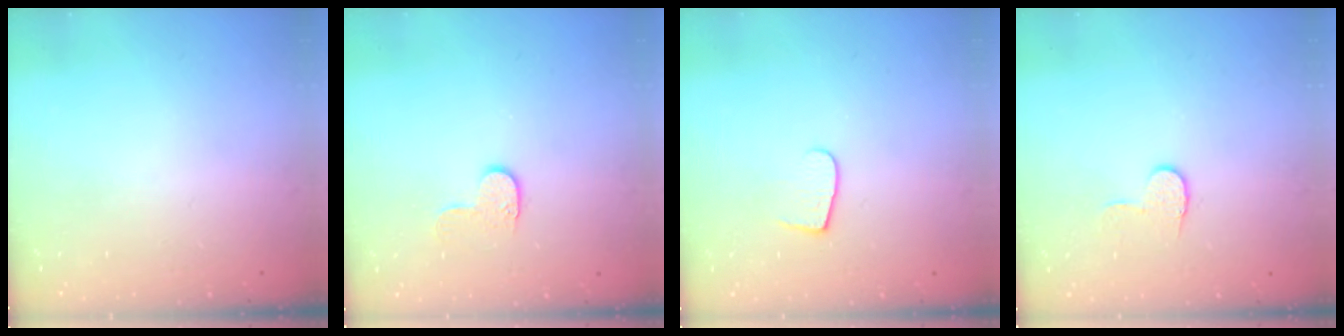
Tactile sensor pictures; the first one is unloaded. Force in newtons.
{"total": 5.6, "press": 5.6, "slide": 0.5}
{"total": 5.5, "press": 5.5, "slide": 0.5}
{"total": 6.3, "press": 6.3, "slide": 0.4}